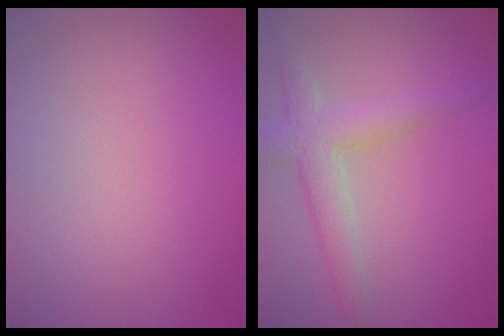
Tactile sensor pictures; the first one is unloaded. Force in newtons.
{"total": 3.5, "press": 3.5, "slide": 0.1}